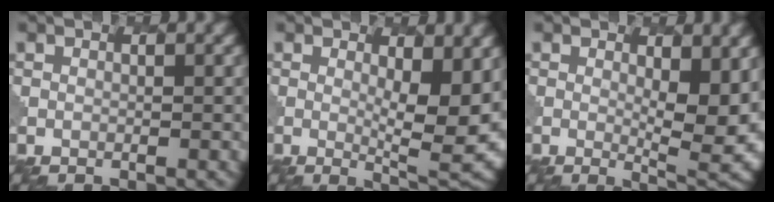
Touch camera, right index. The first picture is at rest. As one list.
[{"total": 7.4, "force": [0.9, 2.2, 7.0], "torque": [-0.105, -0.018, 0.022]}, {"total": 7.1, "force": [0.6, 2.5, 6.6], "torque": [-0.098, -0.015, 0.017]}]